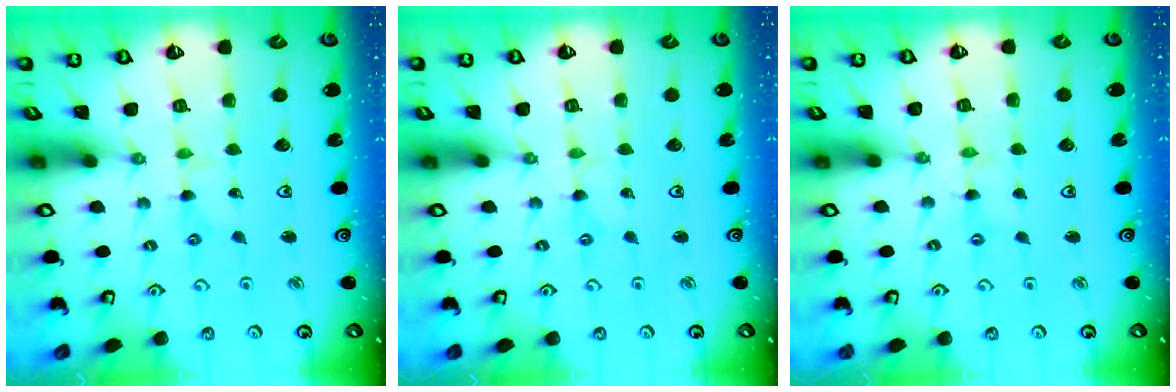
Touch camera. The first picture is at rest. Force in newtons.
{"total": 0.0}
{"total": 0.0}